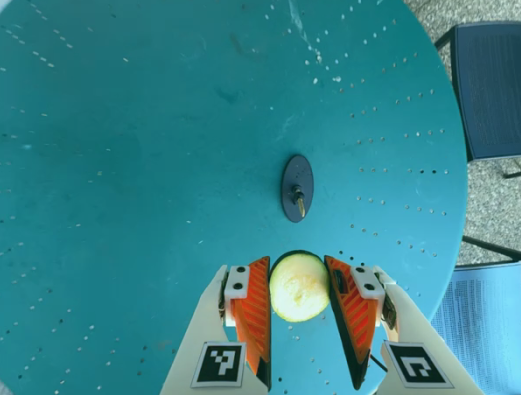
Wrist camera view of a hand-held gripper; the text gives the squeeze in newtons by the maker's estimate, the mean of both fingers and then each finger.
{"total": 13.2, "left": 13.9, "right": 12.5}